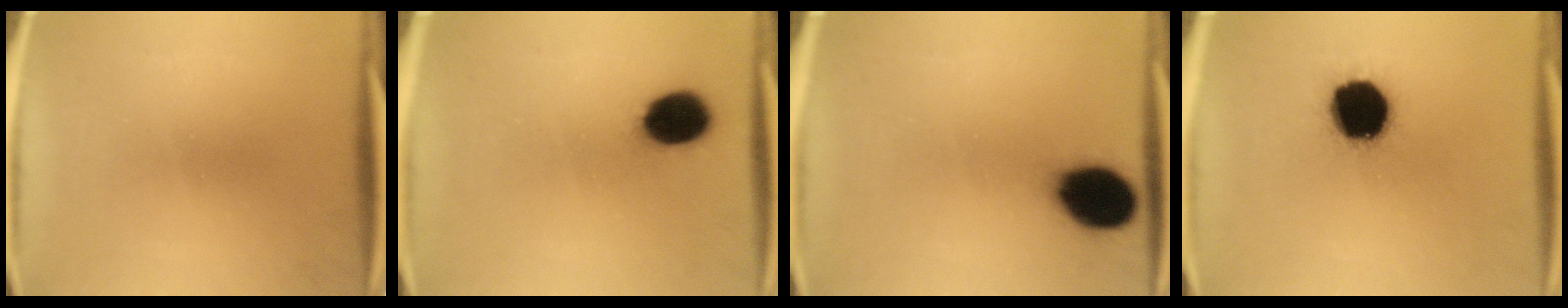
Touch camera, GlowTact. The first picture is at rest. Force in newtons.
{"total": 10.5}
{"total": 13.2}
{"total": 19.1}